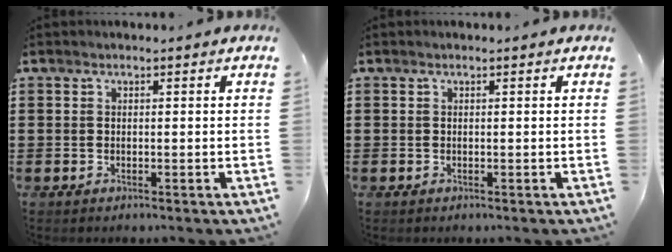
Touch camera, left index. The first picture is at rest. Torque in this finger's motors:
{"motor_torque": [-0.27, 0.21, -0.67, -0.12]}